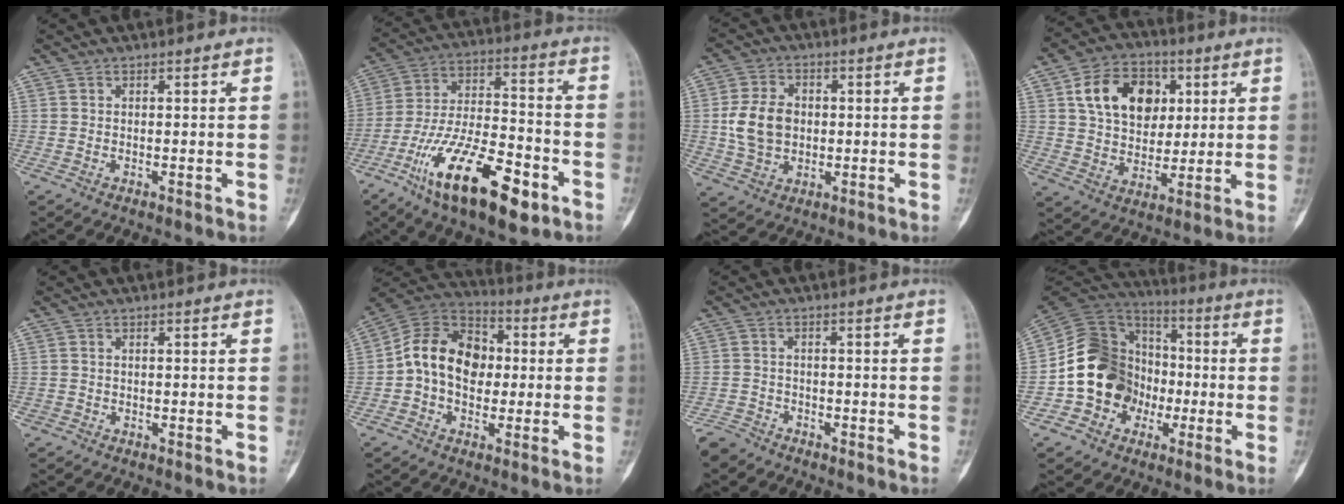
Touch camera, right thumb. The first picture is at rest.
{"total": 22.3, "force": [-11.0, 8.5, 17.5], "torque": [-0.318, 0.046, -0.185]}
{"total": 9.4, "force": [0.1, 7.0, 6.2], "torque": [-0.099, 0.005, 0.004]}
{"total": 15.1, "force": [4.6, 10.8, 9.5], "torque": [-0.120, -0.005, 0.076]}
{"total": 0.7, "force": [-0.4, 0.6, -0.1], "torque": [0.005, 0.004, -0.011]}
{"total": 14.6, "force": [-0.1, 10.7, 9.8], "torque": [-0.144, 0.035, -0.013]}
{"total": 3.5, "force": [-3.0, 1.6, 0.3], "torque": [-0.008, 0.007, -0.061]}
{"total": 17.3, "force": [-3.4, 14.7, 8.5], "torque": [-0.115, 0.053, -0.060]}